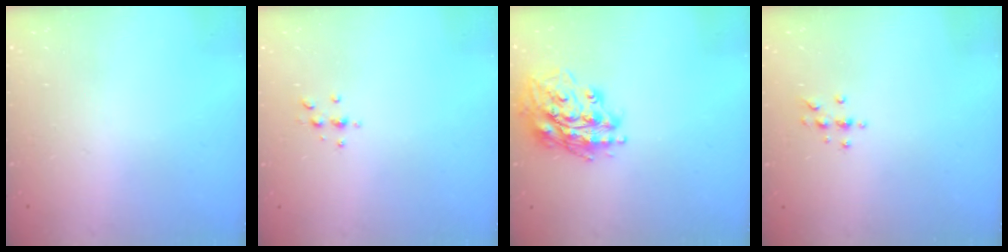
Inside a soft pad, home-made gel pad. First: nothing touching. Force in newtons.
{"total": 3.9, "press": 3.9, "slide": 0.6}
{"total": 17.6, "press": 17.4, "slide": 2.6}
{"total": 5.6, "press": 5.5, "slide": 0.7}